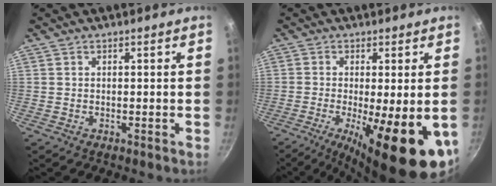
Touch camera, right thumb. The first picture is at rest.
{"total": 17.8, "force": [-5.4, 4.9, 16.2], "torque": [-0.236, -0.016, -0.070]}